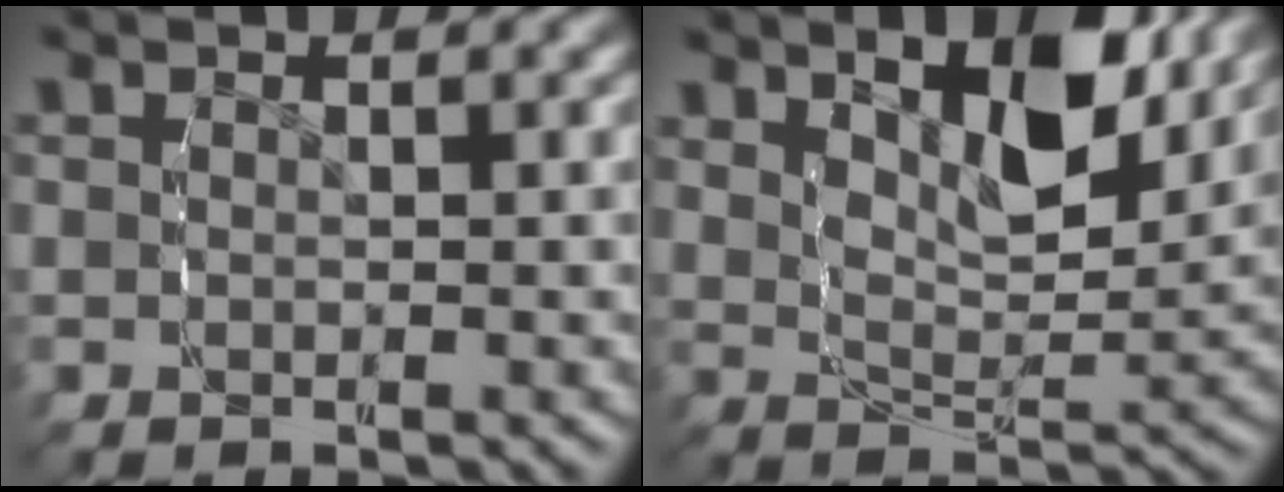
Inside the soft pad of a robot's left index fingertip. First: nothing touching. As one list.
[{"total": 7.0, "force": [3.7, 3.0, 5.1], "torque": [-0.090, -0.008, 0.056]}]